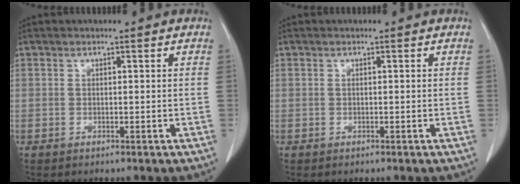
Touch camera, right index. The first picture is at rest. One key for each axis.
{"total": 0.0}